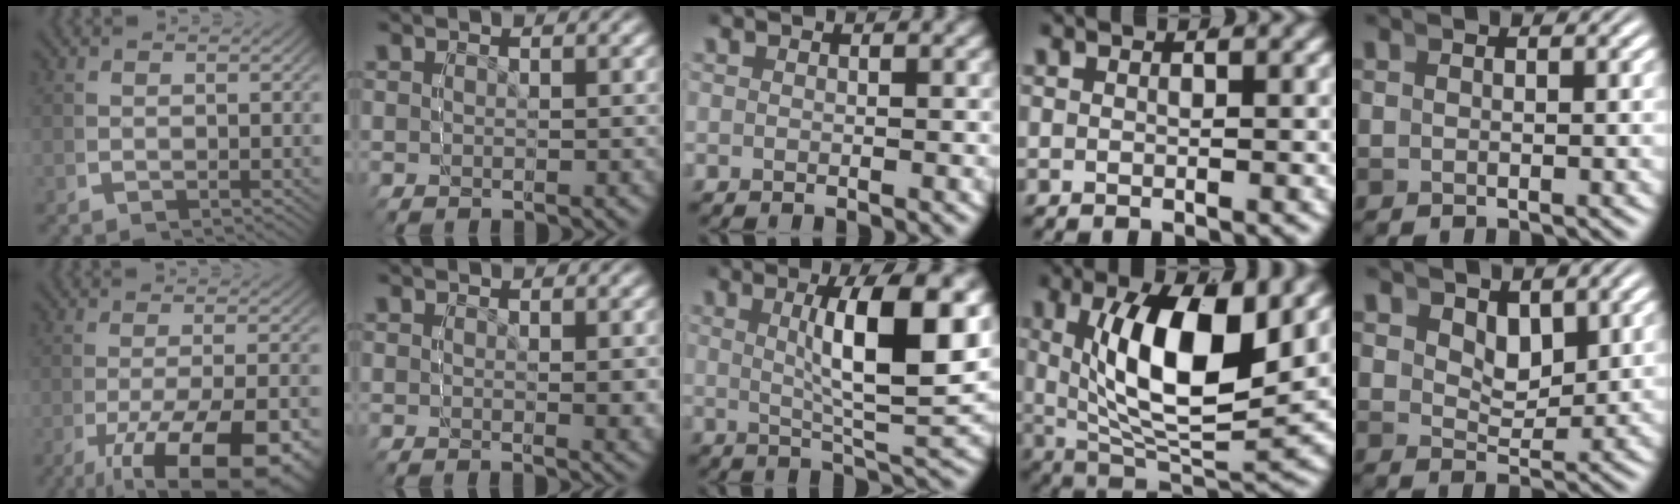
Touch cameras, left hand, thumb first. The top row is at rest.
{"thumb": {"total": 11.1, "force": [-4.4, 5.2, 8.7], "torque": [-0.155, -0.042, -0.042]}, "index": {"total": 1.1, "force": [0.5, 0.0, 0.9], "torque": [-0.006, -0.004, 0.007]}, "middle": {"total": 8.1, "force": [1.7, 1.6, 7.8], "torque": [-0.123, 0.000, 0.029]}, "ring": {"total": 11.1, "force": [2.0, 5.0, 9.7], "torque": [-0.174, -0.019, 0.048]}, "little": {"total": 2.2, "force": [2.0, 0.4, 1.0], "torque": [-0.002, -0.011, 0.042]}}